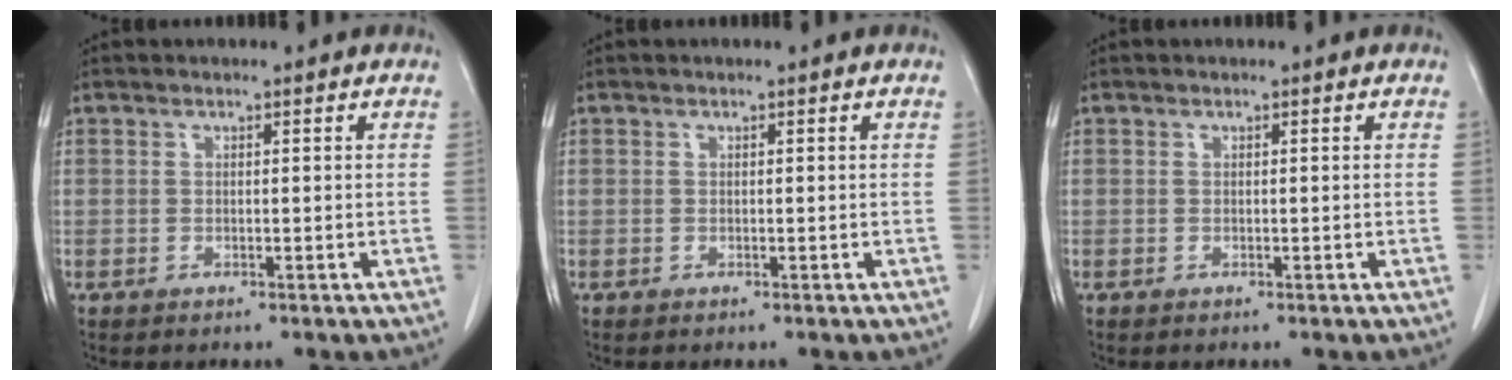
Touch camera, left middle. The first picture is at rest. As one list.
[{"total": 0.0}, {"total": 0.0}]